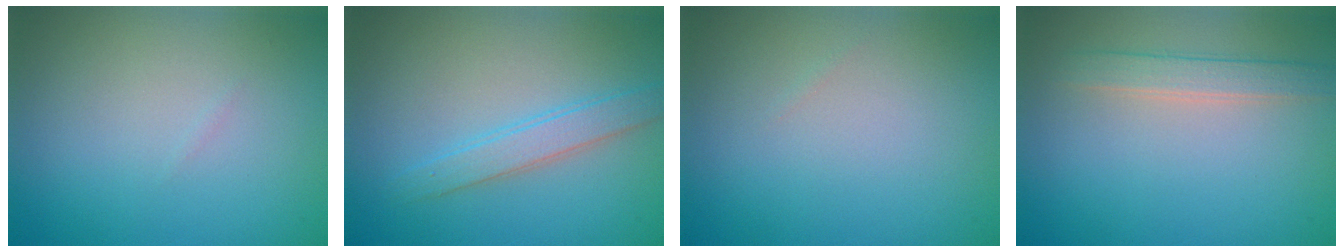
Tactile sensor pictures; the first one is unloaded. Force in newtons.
{"total": 2.5, "press": 2.5, "slide": 0.2}
{"total": 0.0}
{"total": 2.3, "press": 2.3, "slide": 0.3}